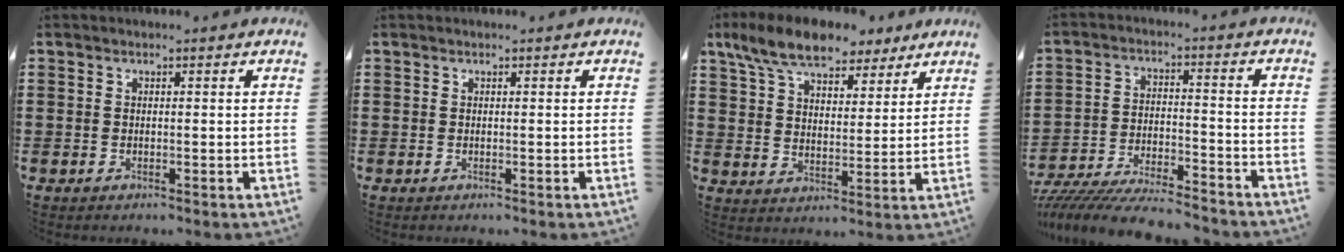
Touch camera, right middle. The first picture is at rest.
{"total": 0.0}
{"total": 9.4, "force": [8.0, 3.4, 3.5], "torque": [-0.093, -0.019, 0.151]}
{"total": 8.2, "force": [-7.9, 0.6, 2.1], "torque": [-0.041, 0.007, -0.152]}